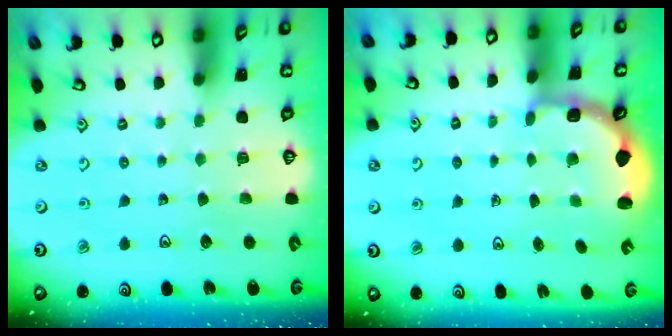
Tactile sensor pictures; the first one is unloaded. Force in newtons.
{"total": 2.7, "press": 2.1, "slide": 1.7}